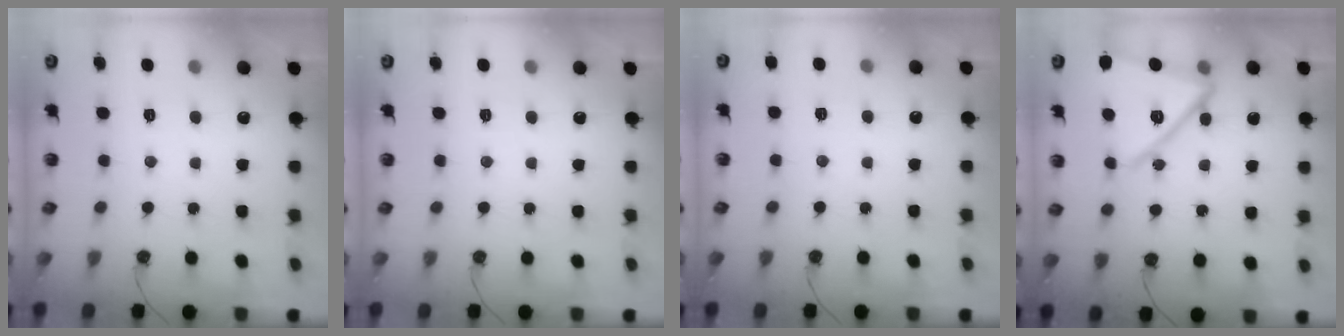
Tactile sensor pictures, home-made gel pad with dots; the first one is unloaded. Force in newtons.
{"total": 0.0}
{"total": 2.7, "press": 2.6, "slide": 0.7}
{"total": 16.1, "press": 16.1, "slide": 1.3}